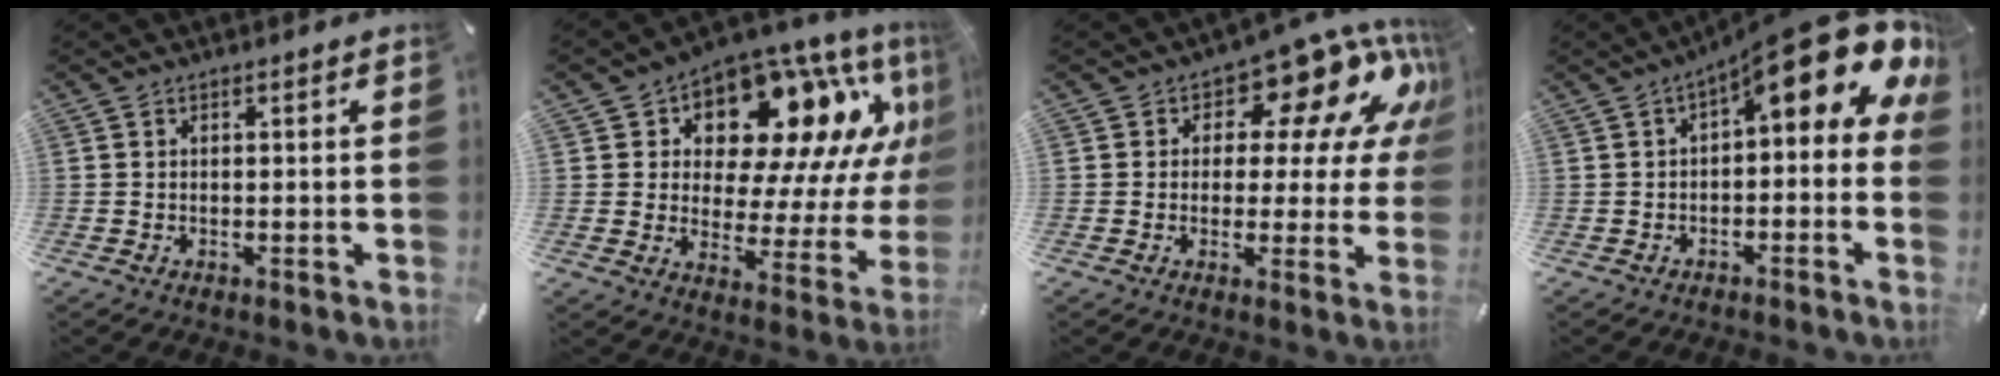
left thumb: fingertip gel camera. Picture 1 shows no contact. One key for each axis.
{"total": 17.2, "fx": 10.5, "fy": 8.9, "fz": 10.3, "tx": -0.145, "ty": -0.085, "tz": 0.174}
{"total": 14.1, "fx": 7.8, "fy": 7.3, "fz": 9.2, "tx": -0.120, "ty": -0.062, "tz": 0.131}
{"total": 15.8, "fx": 7.7, "fy": 5.4, "fz": 12.8, "tx": -0.176, "ty": -0.060, "tz": 0.123}